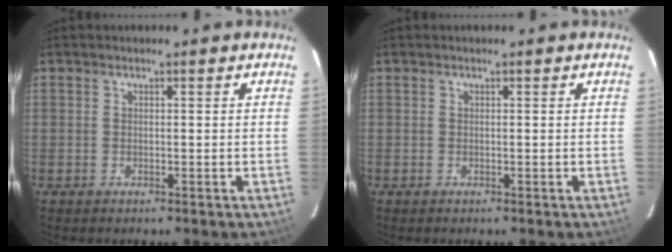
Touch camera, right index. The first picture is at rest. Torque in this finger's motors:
{"motor_torque": [0.01, 0.00, 0.00, 0.00]}